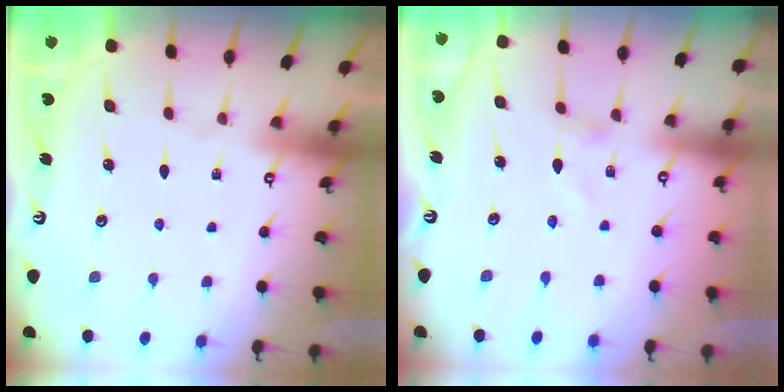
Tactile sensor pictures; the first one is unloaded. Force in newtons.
{"total": 0.0}